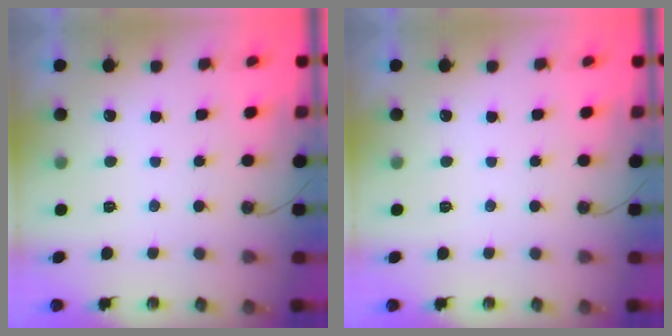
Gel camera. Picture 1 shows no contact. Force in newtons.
{"total": 0.0}